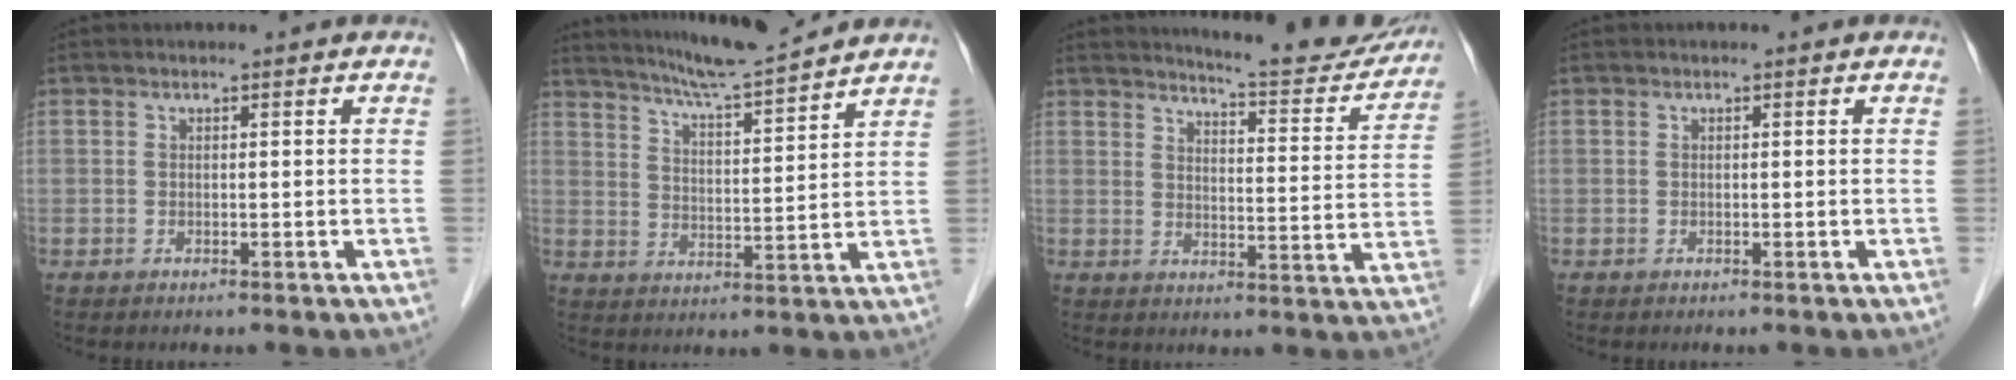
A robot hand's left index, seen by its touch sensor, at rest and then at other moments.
{"total": 11.3, "force": [10.5, -1.1, 4.2], "torque": [-0.079, 0.004, 0.167]}
{"total": 14.6, "force": [13.9, 1.5, 3.9], "torque": [-0.047, -0.048, 0.163]}
{"total": 0.0}